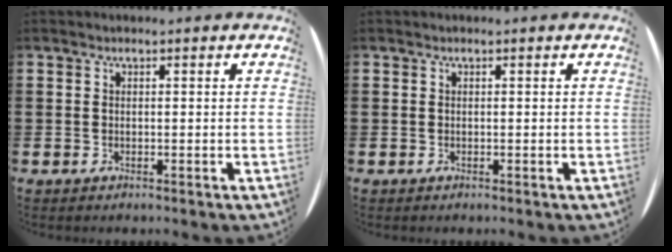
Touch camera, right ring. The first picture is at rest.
{"total": 0.0}